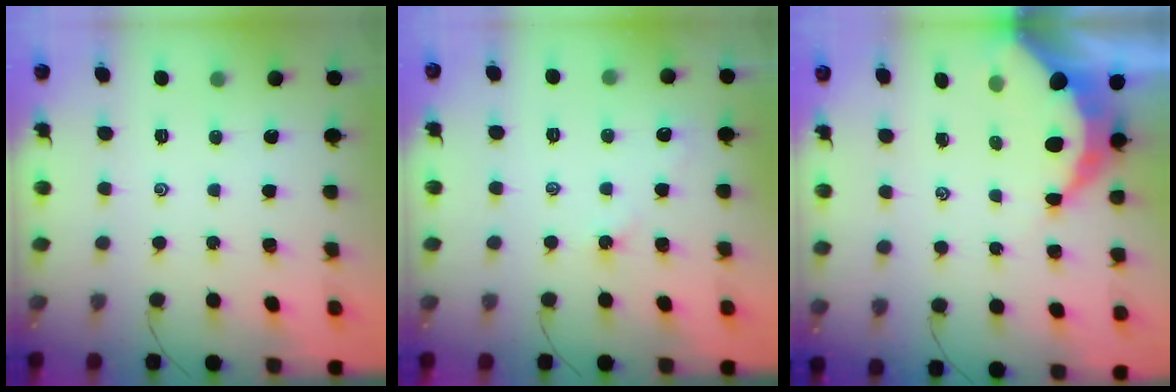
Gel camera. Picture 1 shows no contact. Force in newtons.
{"total": 2.3, "press": 2.3, "slide": 0.5}
{"total": 8.6, "press": 8.6, "slide": 0.5}